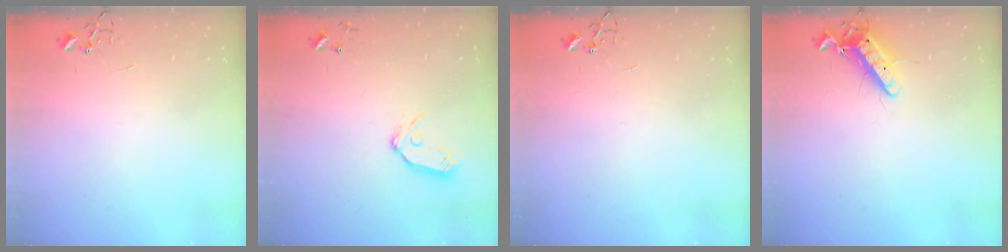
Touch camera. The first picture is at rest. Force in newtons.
{"total": 9.2, "press": 9.1, "slide": 0.8}
{"total": 0.0}
{"total": 12.1, "press": 12.0, "slide": 1.4}